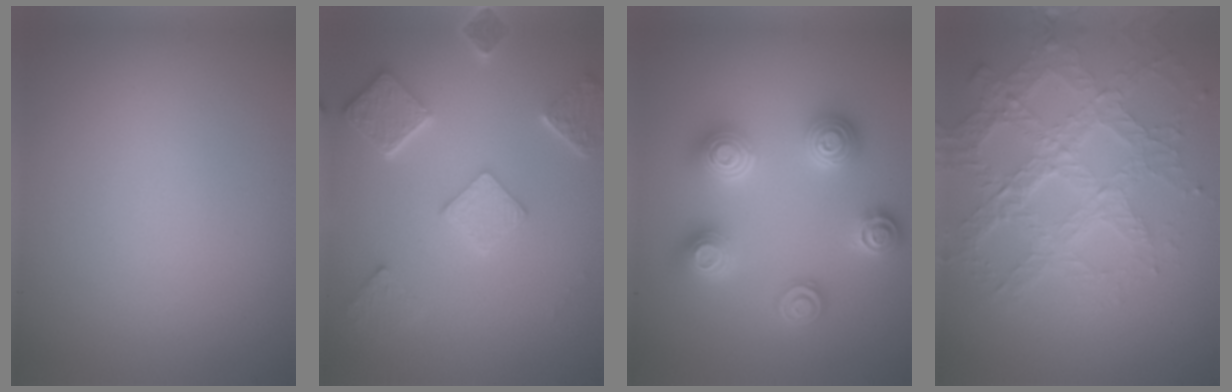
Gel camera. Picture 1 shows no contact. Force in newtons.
{"total": 5.2, "press": 4.0, "slide": 3.2}
{"total": 4.9, "press": 4.8, "slide": 0.8}
{"total": 7.4, "press": 5.3, "slide": 5.1}